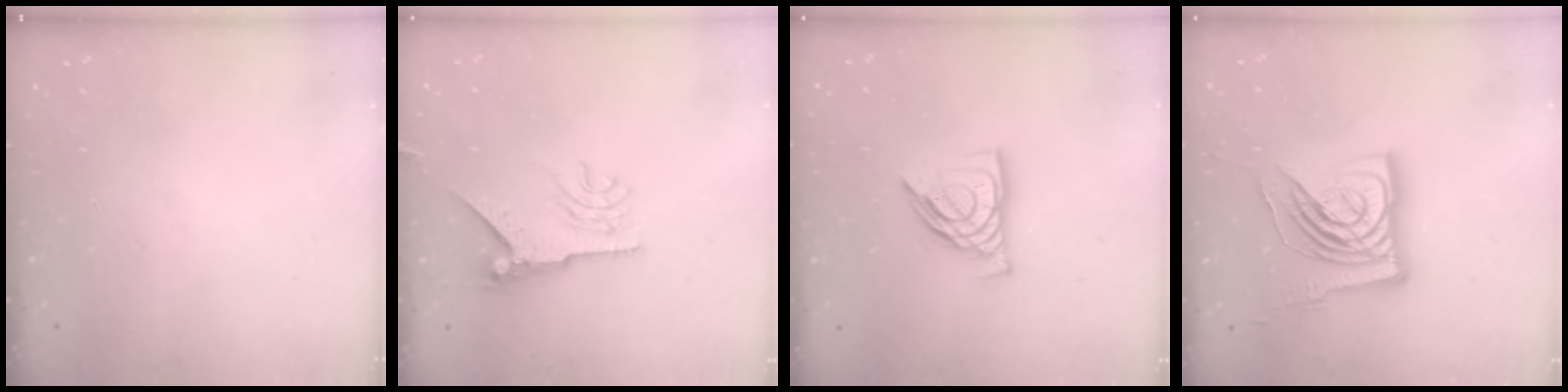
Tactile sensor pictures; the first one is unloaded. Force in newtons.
{"total": 9.4, "press": 9.3, "slide": 1.3}
{"total": 10.7, "press": 10.6, "slide": 1.2}
{"total": 20.3, "press": 20.1, "slide": 2.6}